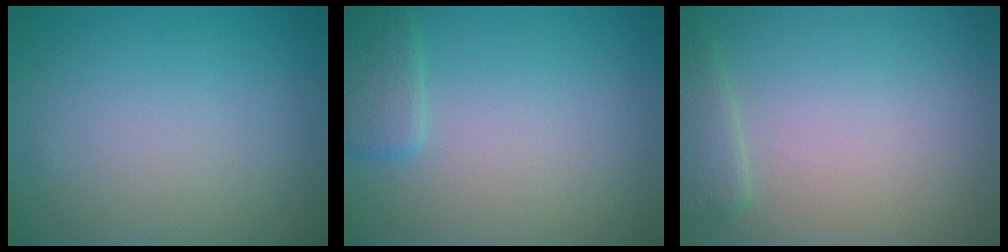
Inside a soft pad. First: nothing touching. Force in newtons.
{"total": 1.9, "press": 1.9, "slide": 0.2}
{"total": 1.2, "press": 1.2, "slide": 0.1}